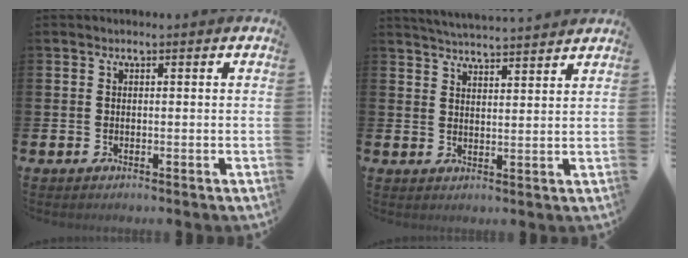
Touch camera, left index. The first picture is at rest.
{"total": 4.4, "force": [4.4, -0.3, 0.2], "torque": [-0.012, -0.030, 0.077]}